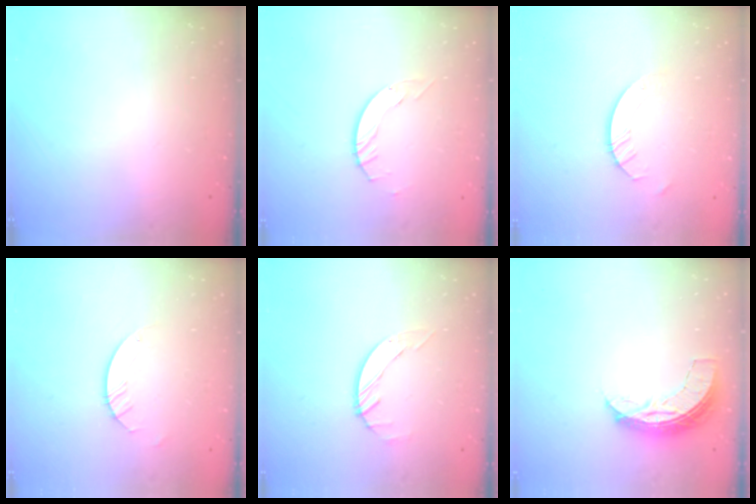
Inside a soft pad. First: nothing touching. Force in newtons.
{"total": 2.1, "press": 2.1, "slide": 0.3}
{"total": 3.5, "press": 3.5, "slide": 0.3}
{"total": 2.9, "press": 2.9, "slide": 0.3}
{"total": 2.6, "press": 2.6, "slide": 0.3}
{"total": 6.9, "press": 6.9, "slide": 0.5}